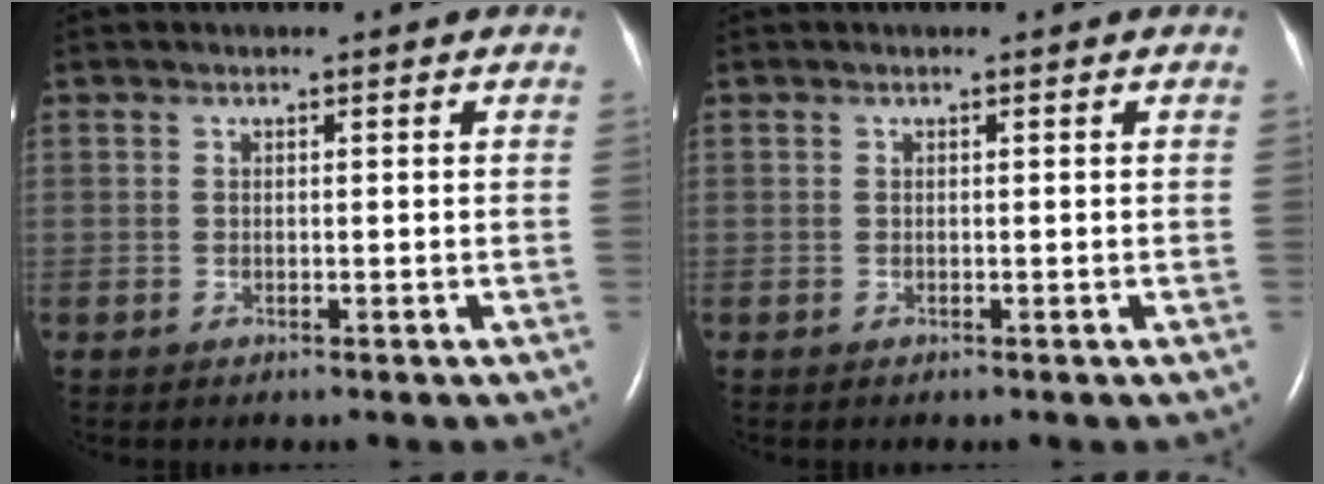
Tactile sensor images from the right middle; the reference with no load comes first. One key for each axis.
{"total": 0.0}